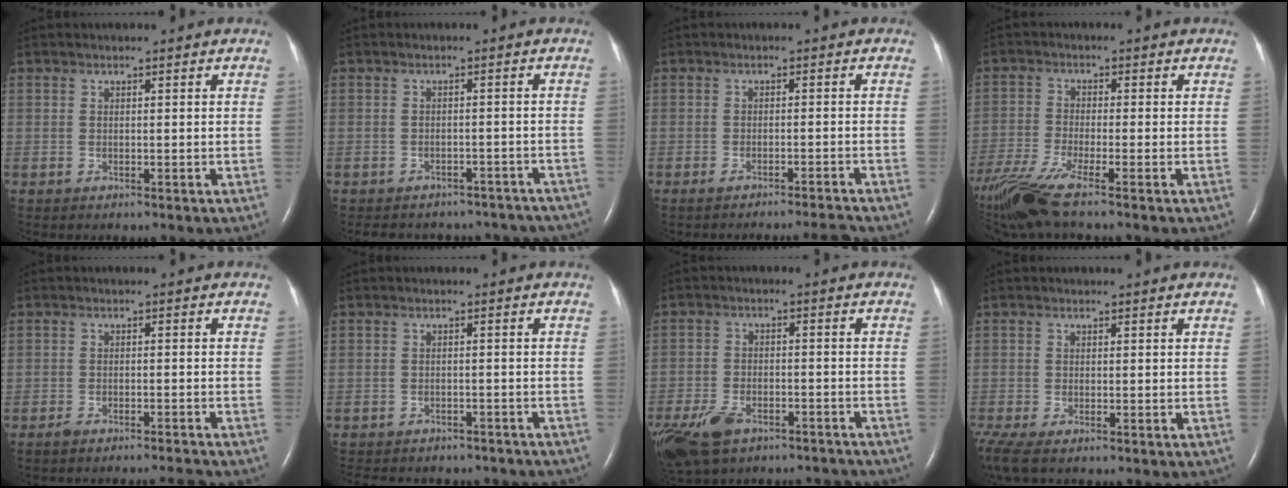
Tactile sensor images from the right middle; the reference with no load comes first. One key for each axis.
{"total": 17.2, "fx": -15.1, "fy": 6.8, "fz": 4.6, "tx": -0.094, "ty": 0.003, "tz": -0.159}
{"total": 3.9, "fx": -3.6, "fy": -1.5, "fz": 0.7, "tx": -0.016, "ty": -0.003, "tz": -0.051}
{"total": 10.5, "fx": -7.9, "fy": 0.0, "fz": 6.9, "tx": -0.148, "ty": -0.025, "tz": -0.150}
{"total": 3.6, "fx": -3.4, "fy": -0.6, "fz": 1.0, "tx": -0.023, "ty": -0.005, "tz": -0.053}
{"total": 15.4, "fx": -13.4, "fy": 5.6, "fz": 5.2, "tx": -0.117, "ty": -0.005, "tz": -0.155}
{"total": 14.5, "fx": -10.7, "fy": 6.7, "fz": 7.3, "tx": -0.191, "ty": -0.013, "tz": -0.169}
{"total": 4.5, "fx": -3.2, "fy": 1.2, "fz": 2.9, "tx": -0.067, "ty": -0.010, "tz": -0.062}